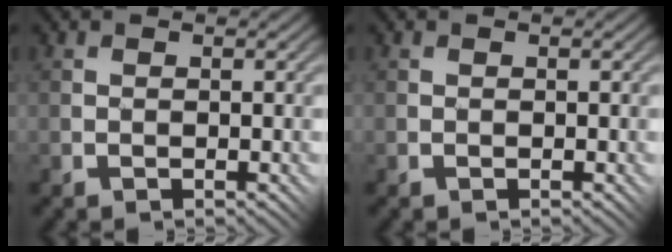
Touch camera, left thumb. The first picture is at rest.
{"total": 0.0}